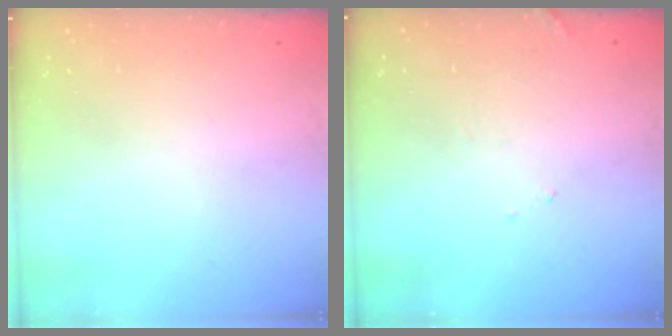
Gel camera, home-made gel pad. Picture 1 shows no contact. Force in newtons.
{"total": 7.3, "press": 7.3, "slide": 0.3}